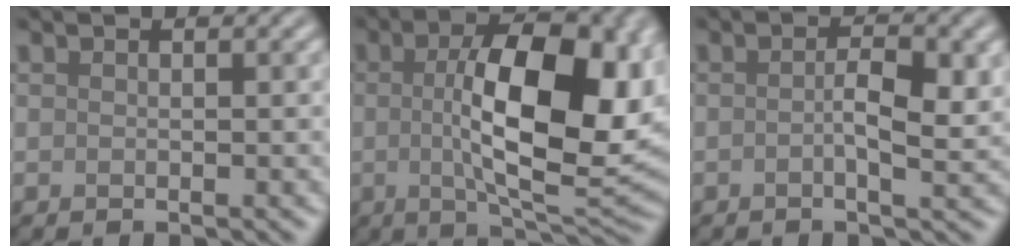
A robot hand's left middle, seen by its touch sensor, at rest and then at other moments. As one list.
[{"total": 12.7, "force": [0.8, 5.1, 11.6], "torque": [-0.171, 0.003, 0.013]}, {"total": 3.3, "force": [-0.1, 0.8, 3.2], "torque": [-0.054, -0.003, -0.002]}]